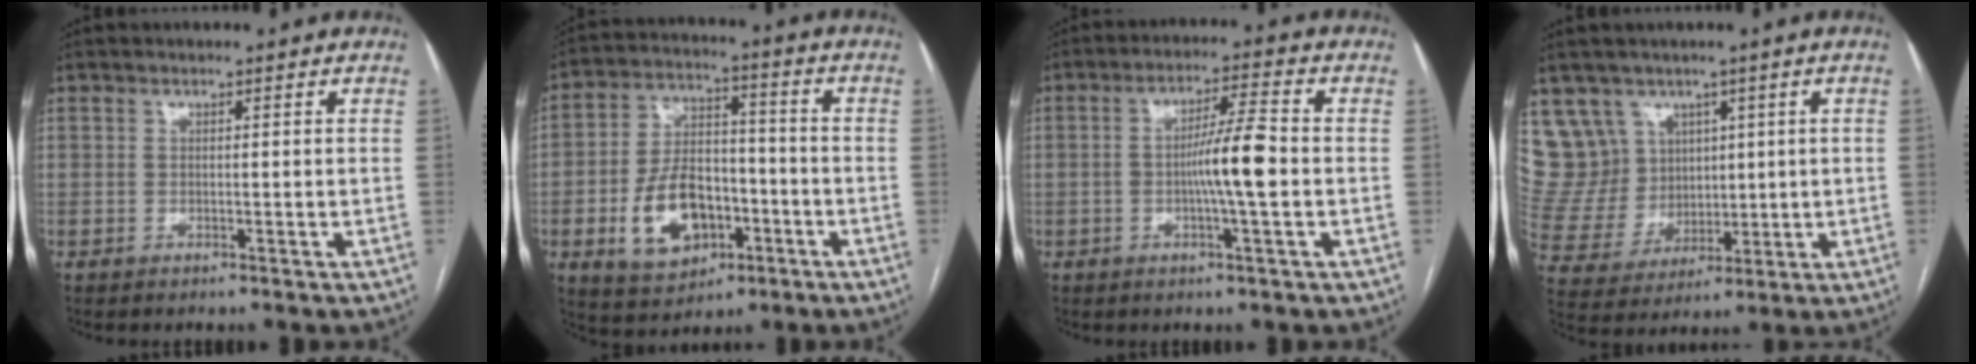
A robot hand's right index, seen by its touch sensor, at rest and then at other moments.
{"total": 12.6, "force": [-4.3, 7.4, 9.2], "torque": [-0.183, 0.013, -0.067]}
{"total": 7.5, "force": [-0.9, 0.3, 7.4], "torque": [-0.131, 0.007, -0.019]}
{"total": 10.9, "force": [6.2, 8.9, 1.3], "torque": [-0.046, 0.052, 0.141]}